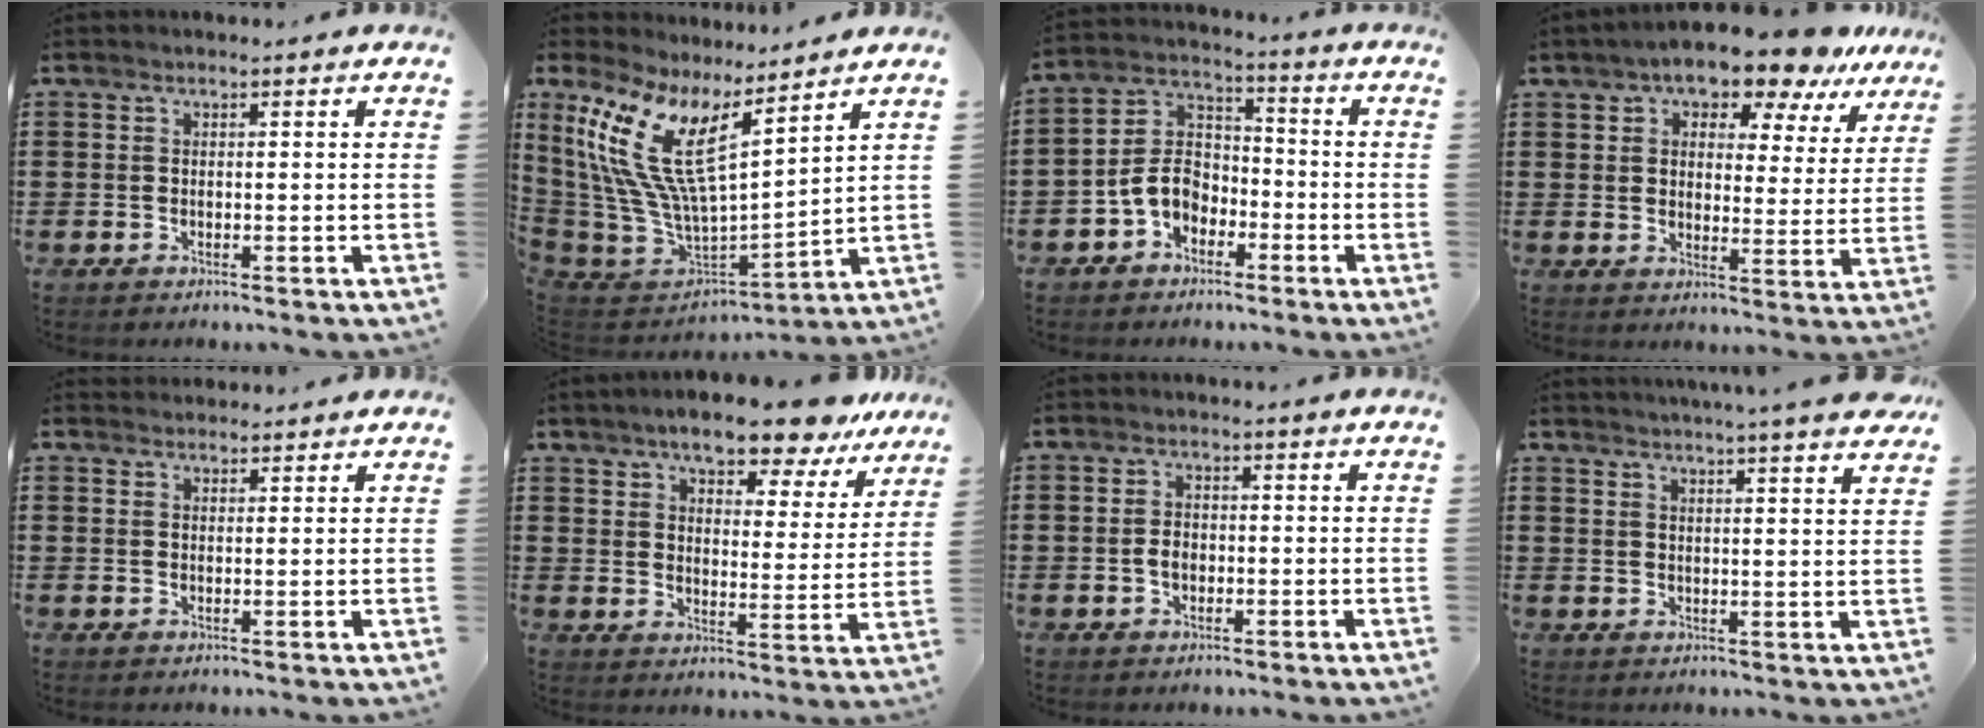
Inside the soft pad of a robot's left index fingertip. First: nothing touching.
{"total": 14.8, "force": [6.8, 5.7, 11.9], "torque": [-0.294, -0.052, 0.112]}
{"total": 6.4, "force": [-3.1, 4.5, 3.2], "torque": [-0.091, 0.007, -0.070]}
{"total": 8.8, "force": [7.5, 2.4, 3.9], "torque": [-0.082, -0.029, 0.131]}
{"total": 1.6, "force": [1.6, 0.3, 0.0], "torque": [-0.003, 0.002, 0.032]}
{"total": 8.9, "force": [7.8, 1.4, 4.0], "torque": [-0.089, -0.029, 0.137]}
{"total": 2.3, "force": [-0.4, 1.5, 1.7], "torque": [-0.044, 0.002, -0.010]}
{"total": 4.0, "force": [3.7, -1.0, 1.1], "torque": [-0.026, -0.022, 0.062]}